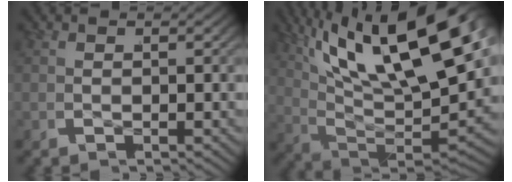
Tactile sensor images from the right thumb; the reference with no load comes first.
{"total": 18.0, "force": [4.1, 9.7, 14.6], "torque": [-0.254, -0.022, 0.072]}